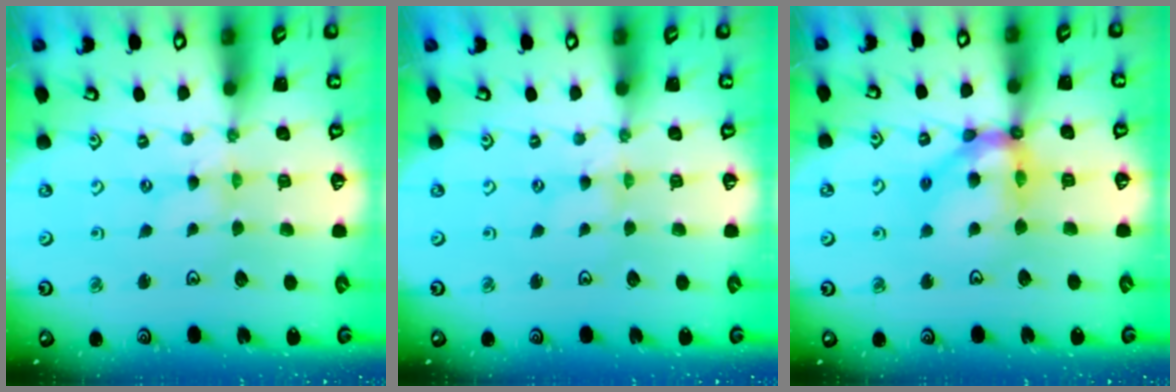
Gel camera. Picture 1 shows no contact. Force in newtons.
{"total": 0.0}
{"total": 13.8, "press": 13.7, "slide": 1.5}